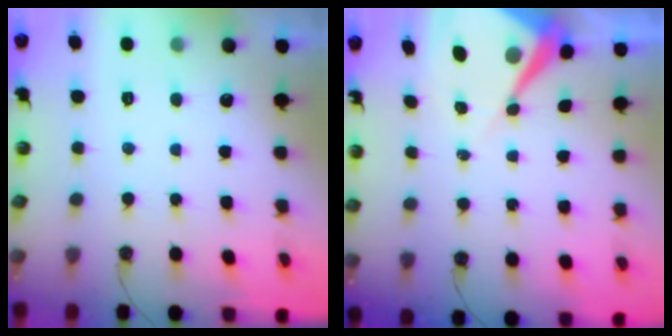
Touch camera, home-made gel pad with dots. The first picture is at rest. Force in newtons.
{"total": 8.7, "press": 8.7, "slide": 0.8}